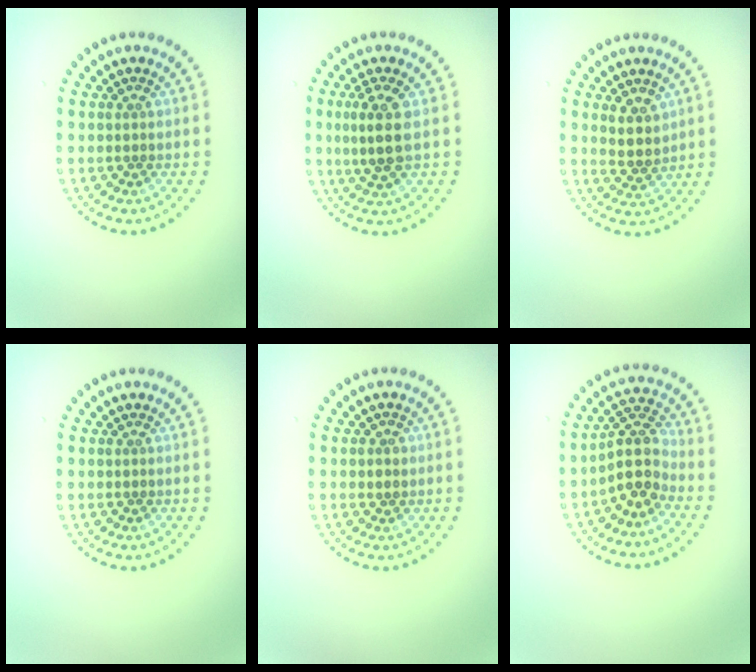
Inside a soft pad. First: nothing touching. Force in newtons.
{"total": 2.9, "press": 2.6, "slide": 1.3}
{"total": 2.6, "press": 2.2, "slide": 1.3}
{"total": 0.0}
{"total": 0.8, "press": 0.8, "slide": 0.3}
{"total": 3.8, "press": 3.0, "slide": 2.3}